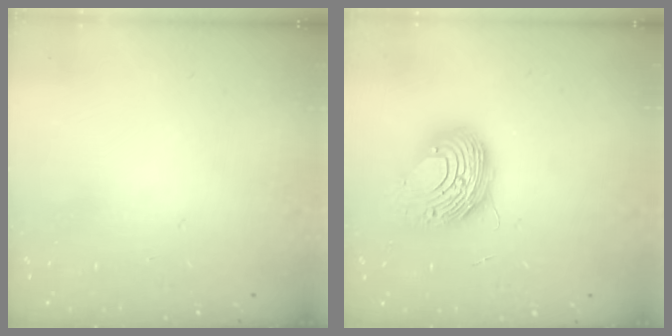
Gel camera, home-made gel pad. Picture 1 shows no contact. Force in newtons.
{"total": 10.5, "press": 10.5, "slide": 1.3}